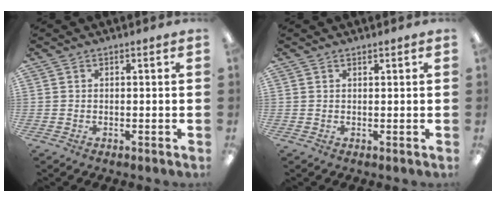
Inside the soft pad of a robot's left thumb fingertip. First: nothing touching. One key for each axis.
{"total": 0.5, "fx": 0.5, "fy": 0.0, "fz": 0.2, "tx": -0.004, "ty": 0.001, "tz": 0.009}